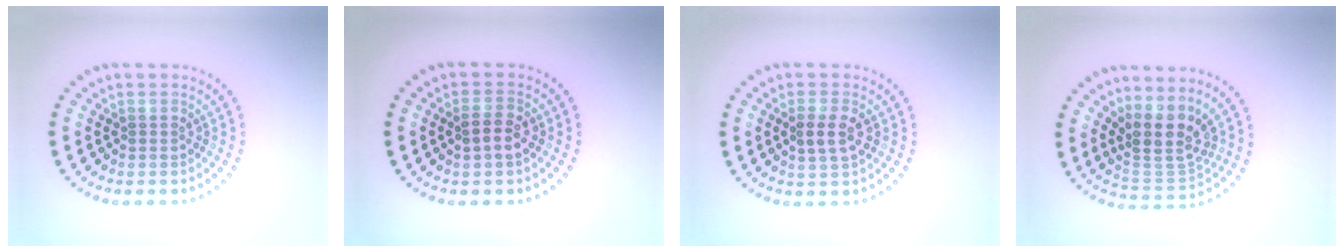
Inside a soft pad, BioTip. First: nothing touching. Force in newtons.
{"total": 2.2, "press": 2.2, "slide": 0.3}
{"total": 2.2, "press": 2.2, "slide": 0.5}
{"total": 4.1, "press": 3.2, "slide": 2.5}